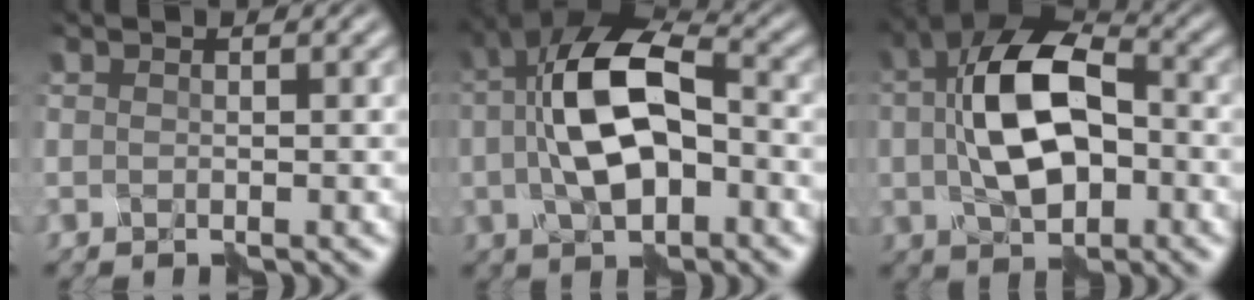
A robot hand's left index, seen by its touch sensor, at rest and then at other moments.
{"total": 9.0, "force": [-0.2, 4.6, 7.7], "torque": [-0.147, 0.024, -0.003]}
{"total": 9.5, "force": [0.4, 5.5, 7.8], "torque": [-0.149, 0.020, 0.007]}